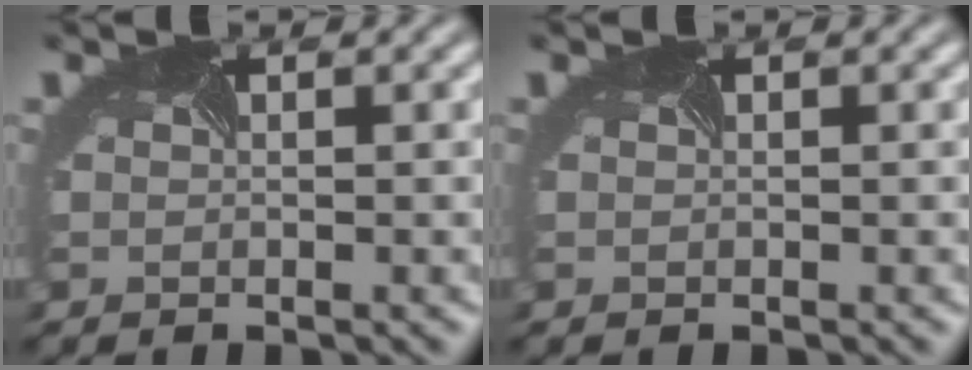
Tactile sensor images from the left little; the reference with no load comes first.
{"total": 0.0}